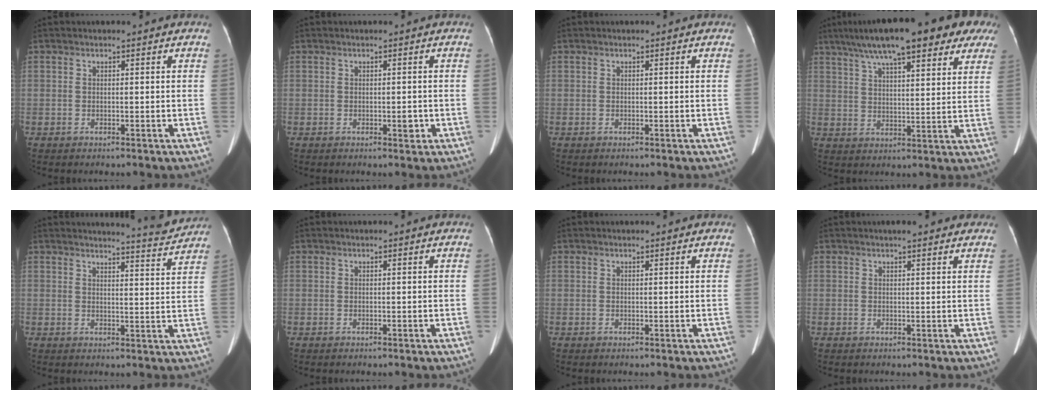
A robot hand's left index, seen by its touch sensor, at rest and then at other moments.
{"total": 1.3, "force": [-0.4, 0.6, 1.1], "torque": [-0.018, -0.001, -0.003]}
{"total": 0.0}
{"total": 22.1, "force": [15.4, 5.1, 15.0], "torque": [-0.237, 0.060, 0.205]}
{"total": 6.1, "force": [6.0, -0.7, 0.5], "torque": [-0.021, -0.022, 0.073]}
{"total": 0.0}
{"total": 0.9, "force": [0.9, 0.1, 0.3], "torque": [-0.006, 0.009, 0.012]}
{"total": 4.4, "force": [3.5, 1.0, 2.4], "torque": [-0.023, 0.020, 0.041]}